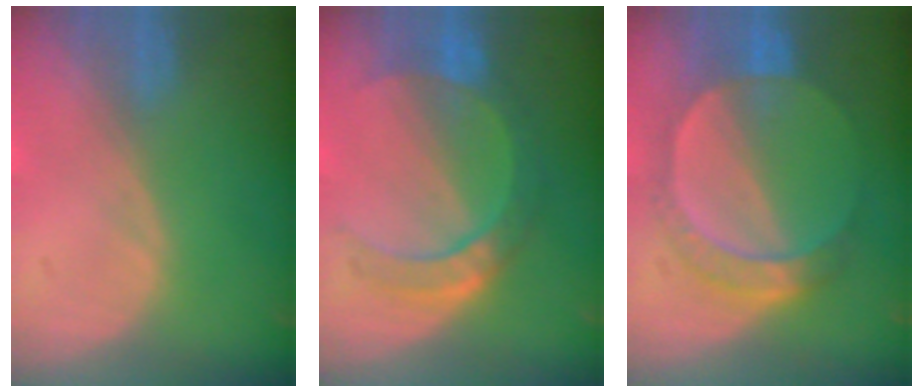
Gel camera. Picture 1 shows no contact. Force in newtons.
{"total": 7.2, "press": 6.9, "slide": 1.9}
{"total": 6.8, "press": 6.8, "slide": 0.8}